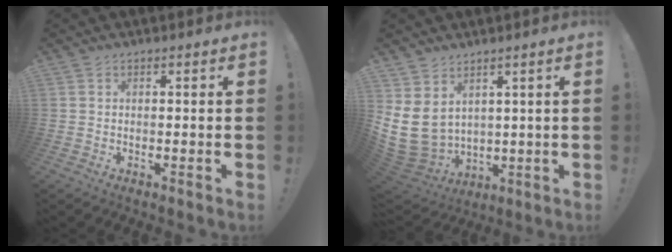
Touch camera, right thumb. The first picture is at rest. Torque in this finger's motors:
{"motor_torque": [1.18, 2.26, 1.03, 0.22, 0.21]}